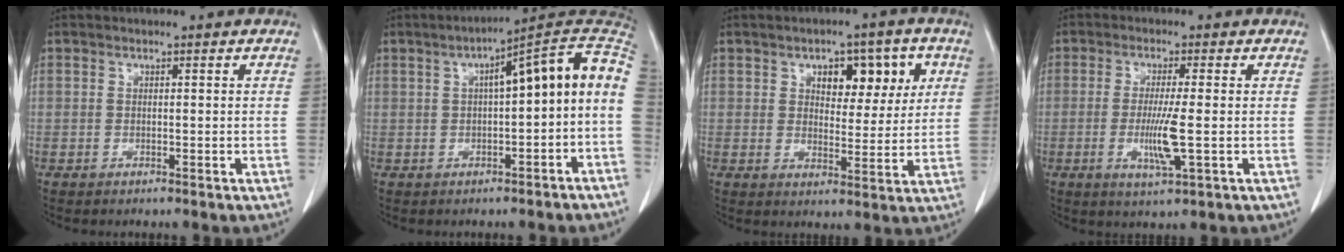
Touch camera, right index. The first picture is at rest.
{"total": 11.0, "force": [0.7, 1.0, 10.9], "torque": [-0.150, 0.041, 0.005]}
{"total": 8.5, "force": [3.4, 4.2, 6.5], "torque": [-0.077, 0.015, 0.051]}
{"total": 6.2, "force": [-1.1, -0.1, 6.1], "torque": [-0.119, -0.016, -0.020]}